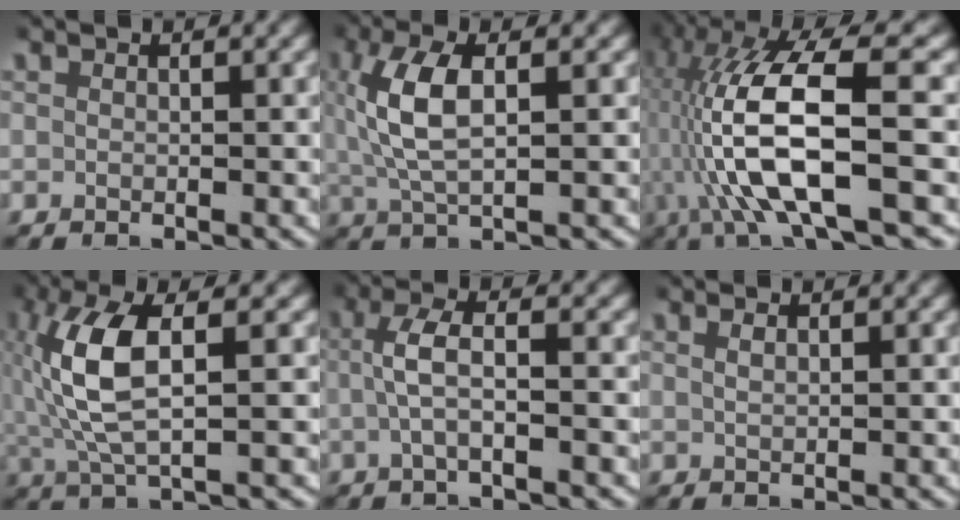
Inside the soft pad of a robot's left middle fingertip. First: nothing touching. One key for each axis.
{"total": 5.4, "fx": 0.9, "fy": 2.0, "fz": 4.9, "tx": -0.105, "ty": 0.005, "tz": 0.019}
{"total": 11.2, "fx": 0.3, "fy": 4.4, "fz": 10.3, "tx": -0.200, "ty": -0.004, "tz": 0.011}
{"total": 6.7, "fx": 0.8, "fy": 2.2, "fz": 6.2, "tx": -0.133, "ty": 0.010, "tz": 0.015}
{"total": 3.0, "fx": -0.5, "fy": 0.6, "fz": 2.9, "tx": -0.060, "ty": 0.008, "tz": -0.015}
{"total": 0.6, "fx": 0.3, "fy": 0.1, "fz": 0.5, "tx": -0.010, "ty": 0.000, "tz": 0.007}